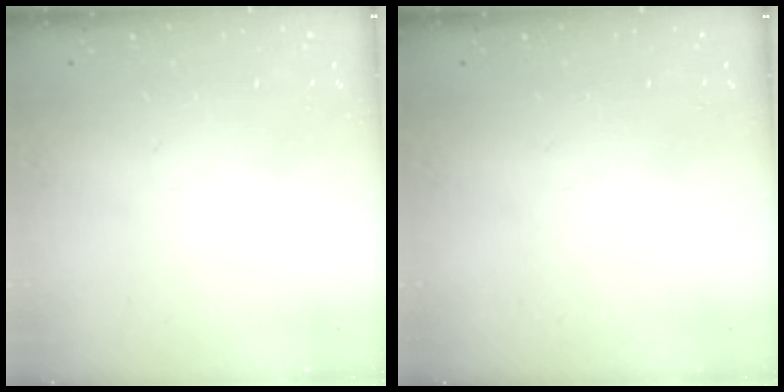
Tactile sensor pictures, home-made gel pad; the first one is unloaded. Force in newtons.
{"total": 0.0}